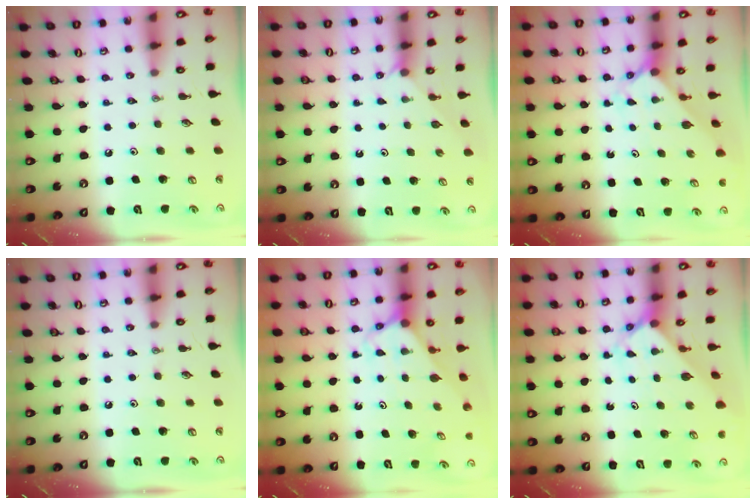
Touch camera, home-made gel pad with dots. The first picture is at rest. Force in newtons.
{"total": 1.5, "press": 1.5, "slide": 0.3}
{"total": 2.0, "press": 2.0, "slide": 0.2}
{"total": 0.0}
{"total": 2.6, "press": 2.6, "slide": 0.1}
{"total": 2.4, "press": 2.4, "slide": 0.2}